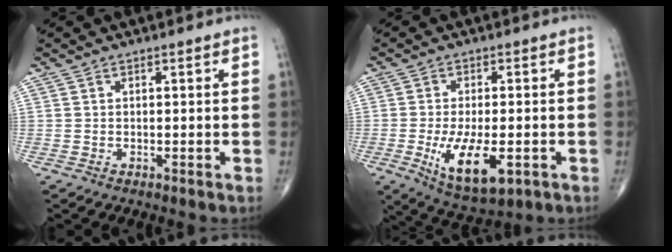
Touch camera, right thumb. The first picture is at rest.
{"total": 11.1, "force": [-3.4, 4.6, 9.6], "torque": [-0.161, -0.012, -0.046]}